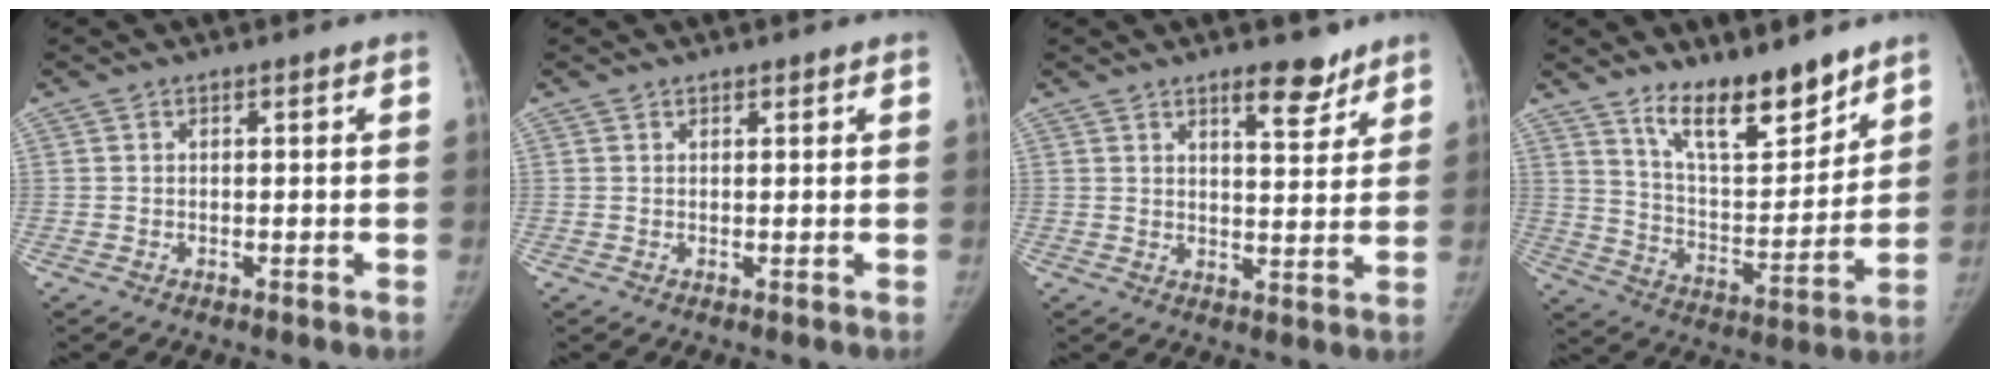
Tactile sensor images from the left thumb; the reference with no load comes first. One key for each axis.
{"total": 0.8, "fx": 0.7, "fy": 0.4, "fz": 0.2, "tx": 0.001, "ty": -0.005, "tz": 0.008}
{"total": 6.6, "fx": 4.8, "fy": 2.3, "fz": 3.8, "tx": -0.033, "ty": -0.035, "tz": 0.068}
{"total": 14.9, "fx": 11.4, "fy": 4.8, "fz": 8.4, "tx": -0.097, "ty": -0.088, "tz": 0.201}